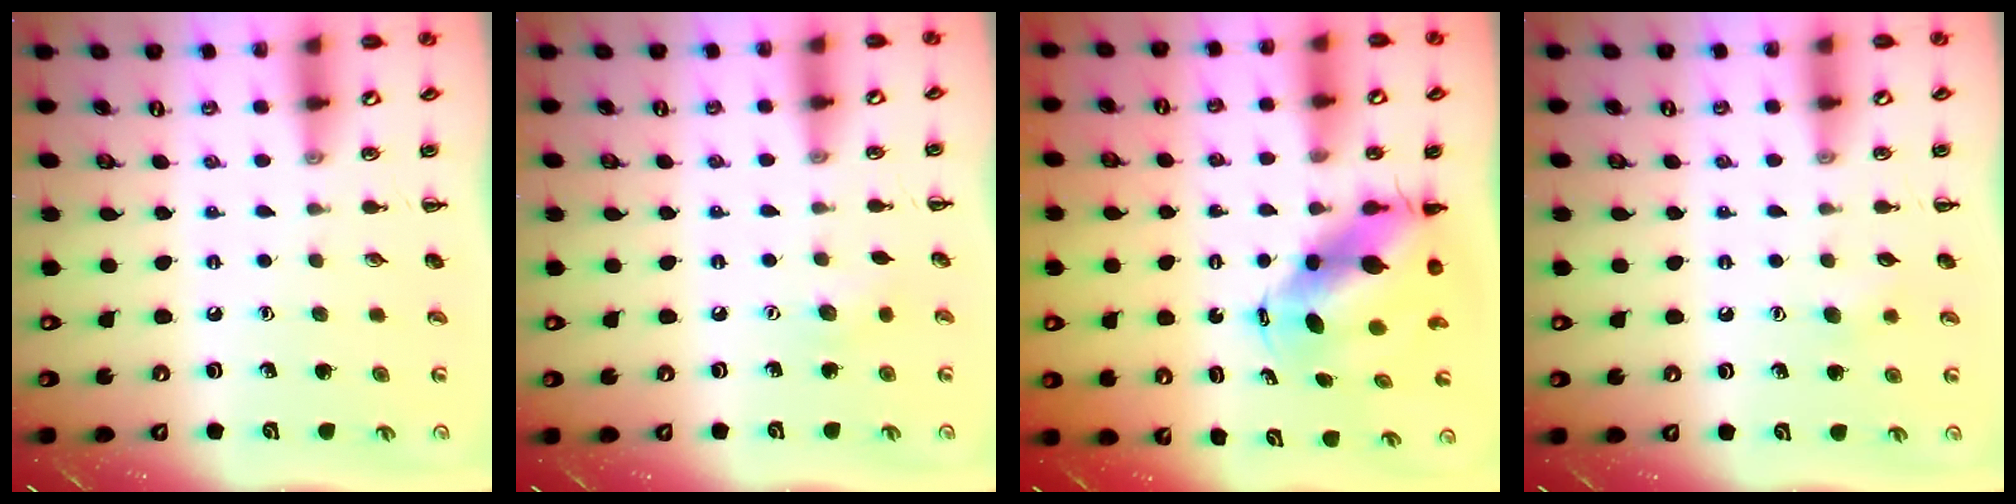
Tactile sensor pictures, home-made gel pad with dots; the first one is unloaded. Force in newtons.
{"total": 3.9, "press": 3.8, "slide": 0.9}
{"total": 7.8, "press": 7.4, "slide": 2.2}
{"total": 4.4, "press": 4.3, "slide": 1.0}